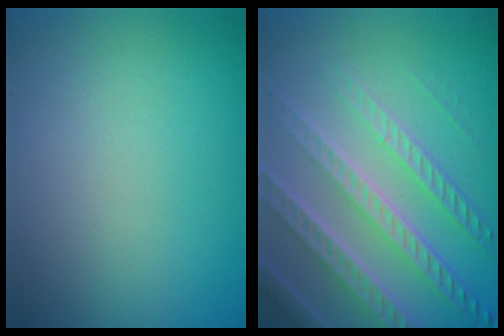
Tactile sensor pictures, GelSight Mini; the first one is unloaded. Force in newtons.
{"total": 8.0, "press": 5.4, "slide": 5.8}